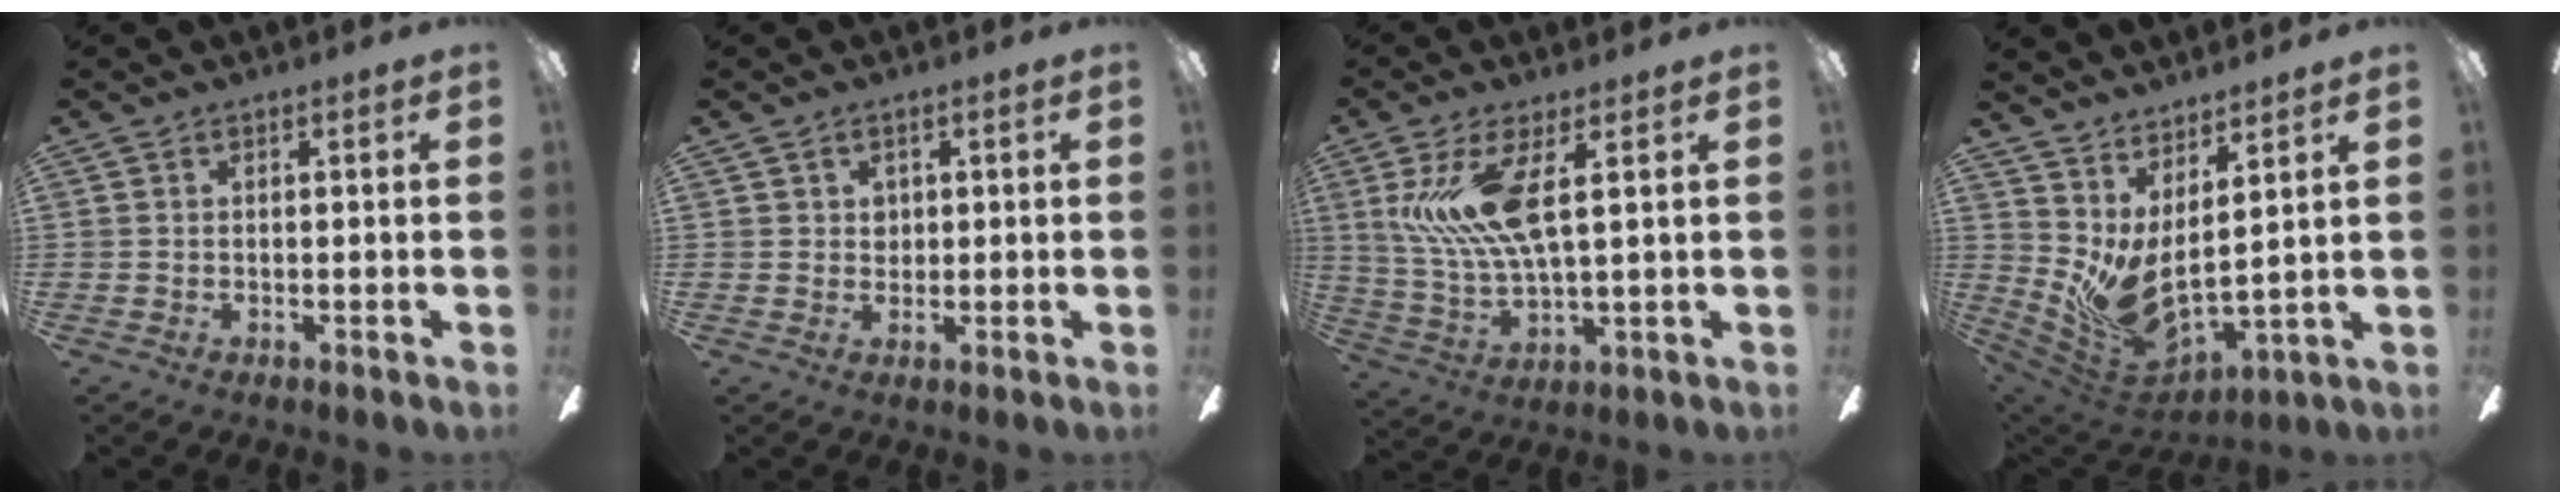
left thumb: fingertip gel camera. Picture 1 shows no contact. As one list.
[{"total": 2.1, "force": [1.0, 1.7, 0.5], "torque": [0.003, -0.002, 0.014]}, {"total": 13.8, "force": [4.4, 4.9, 12.1], "torque": [-0.257, -0.005, 0.077]}, {"total": 10.0, "force": [0.5, 4.2, 9.1], "torque": [-0.192, -0.041, 0.017]}]